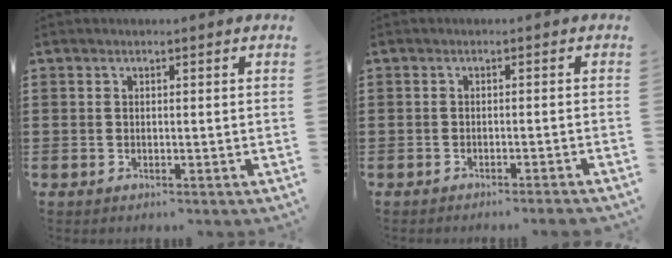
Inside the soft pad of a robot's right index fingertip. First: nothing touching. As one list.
[{"total": 1.3, "force": [-1.2, -0.2, 0.4], "torque": [-0.008, 0.001, -0.023]}]